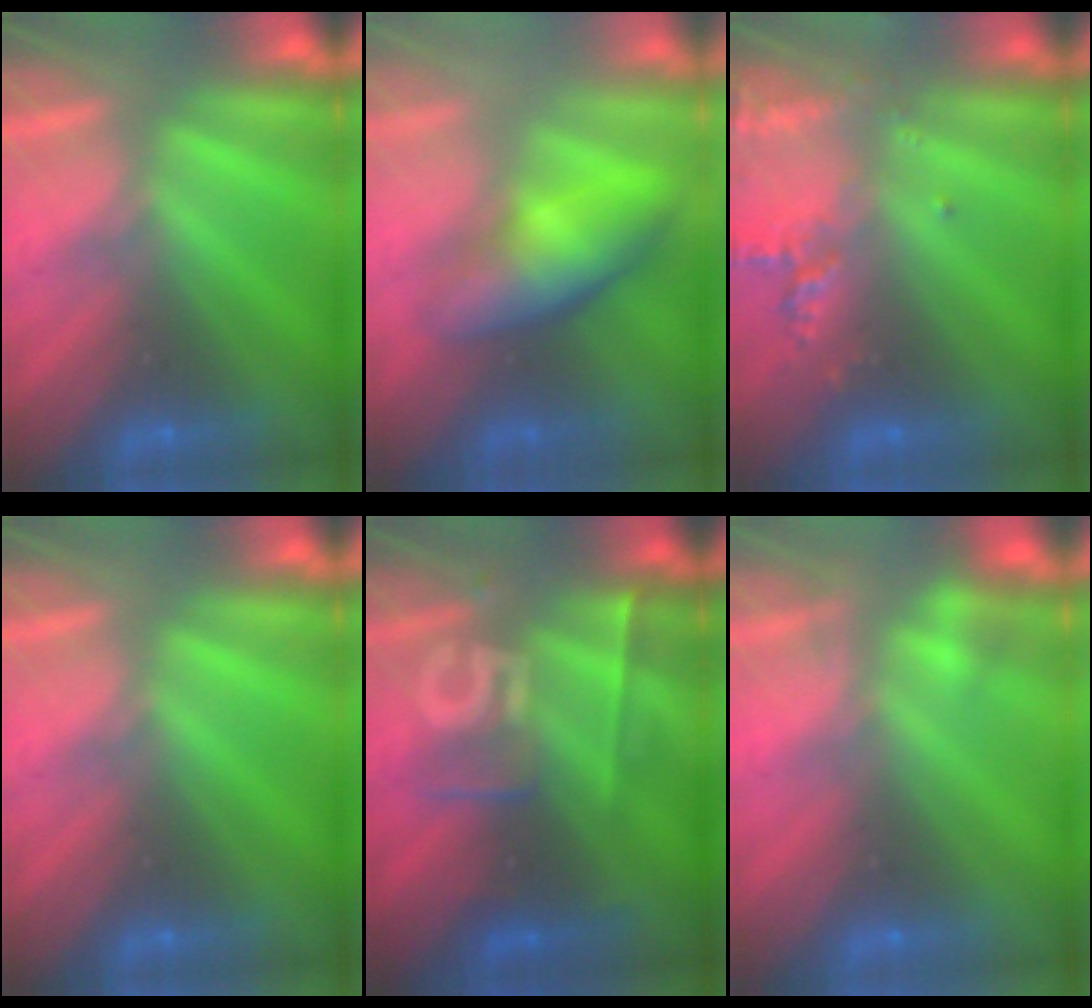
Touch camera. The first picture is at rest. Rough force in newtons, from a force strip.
{"total": 4.5}
{"total": 2.4}
{"total": 0.0}
{"total": 2.5}
{"total": 2.2}